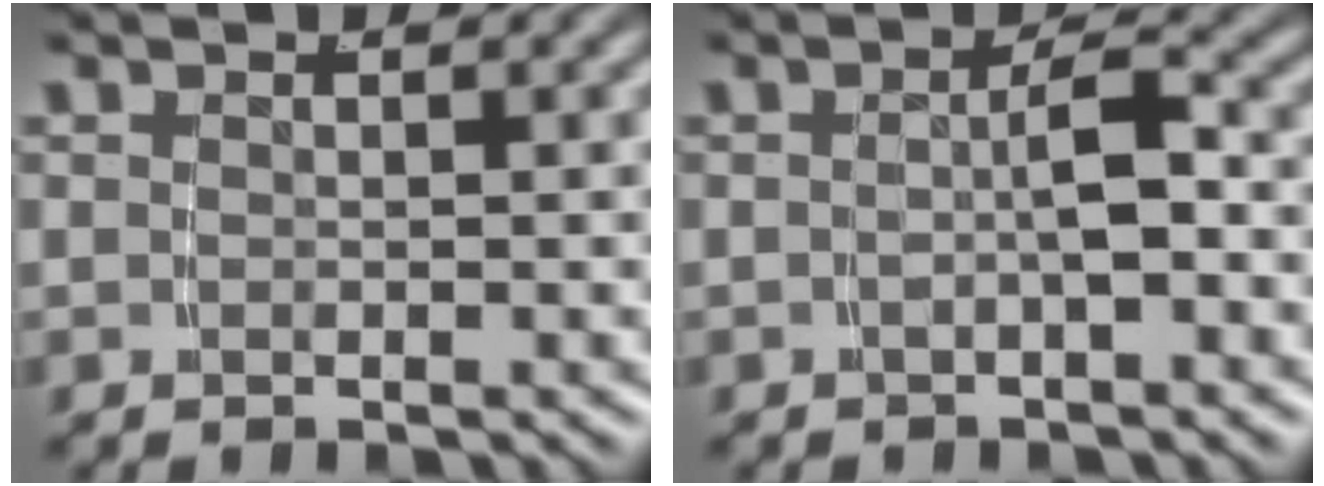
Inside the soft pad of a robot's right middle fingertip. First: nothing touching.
{"total": 2.3, "force": [-0.9, 0.0, 2.1], "torque": [-0.026, 0.002, -0.011]}